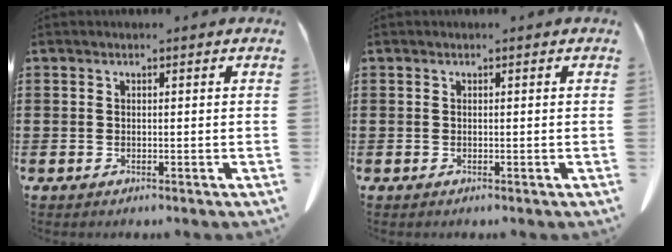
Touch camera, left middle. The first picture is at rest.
{"total": 0.0}